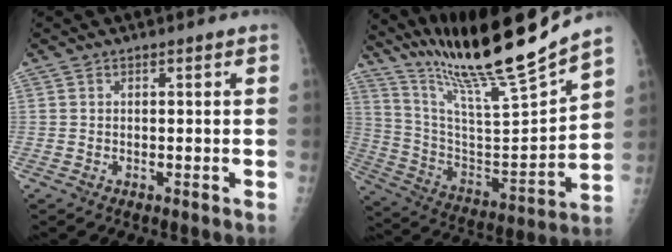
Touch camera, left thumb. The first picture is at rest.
{"total": 22.2, "force": [19.1, 0.2, 11.3], "torque": [-0.176, -0.109, 0.336]}